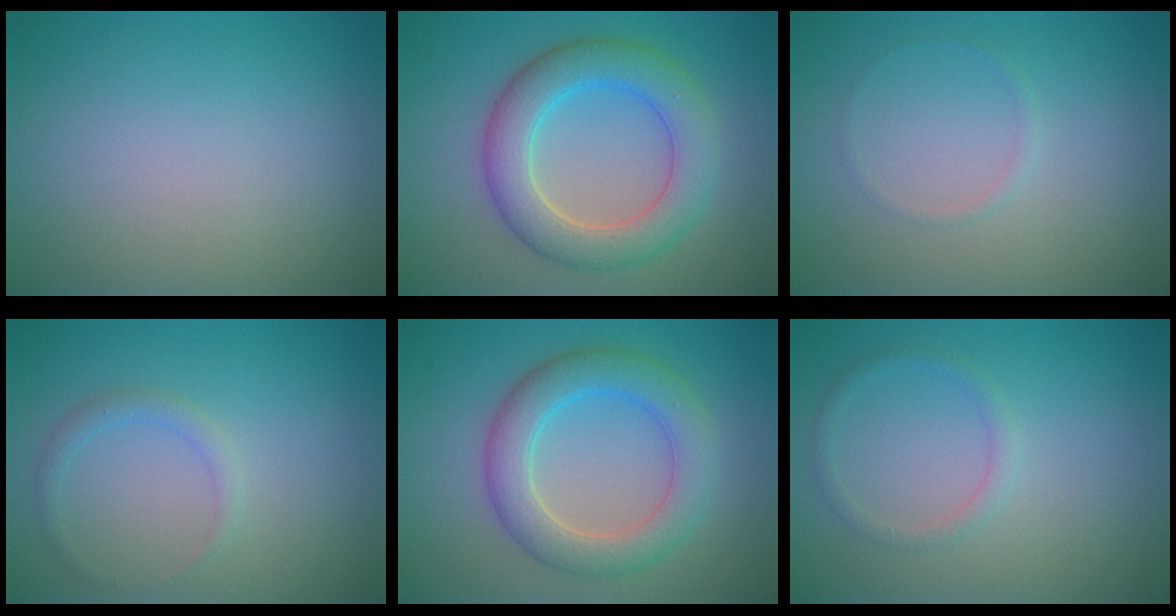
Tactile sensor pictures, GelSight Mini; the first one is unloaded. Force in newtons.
{"total": 6.1, "press": 6.1, "slide": 0.2}
{"total": 0.6, "press": 0.6, "slide": 0.0}
{"total": 1.2, "press": 1.2, "slide": 0.2}
{"total": 5.2, "press": 5.2, "slide": 0.1}
{"total": 1.2, "press": 1.2, "slide": 0.1}